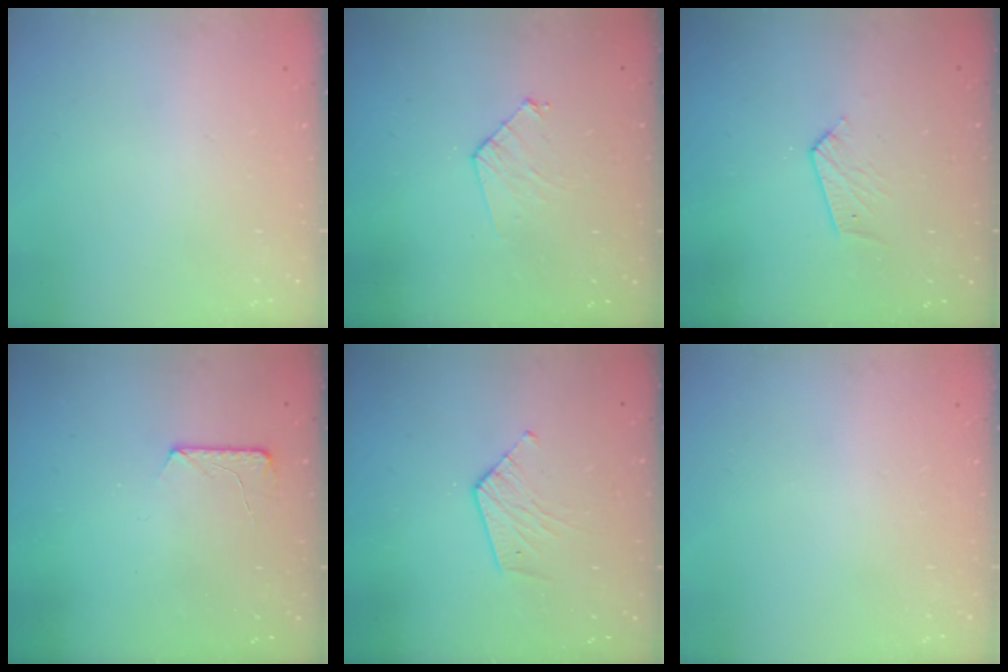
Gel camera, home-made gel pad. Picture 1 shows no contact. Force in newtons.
{"total": 5.8, "press": 5.8, "slide": 0.5}
{"total": 3.7, "press": 3.6, "slide": 0.3}
{"total": 6.8, "press": 6.8, "slide": 0.6}
{"total": 6.1, "press": 6.1, "slide": 0.3}
{"total": 0.0}